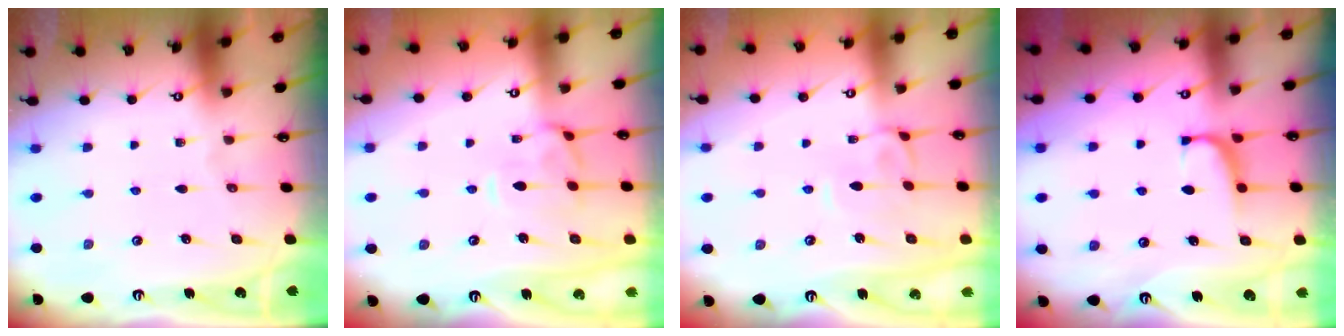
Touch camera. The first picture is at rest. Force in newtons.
{"total": 3.3, "press": 3.1, "slide": 1.1}
{"total": 2.1, "press": 1.9, "slide": 0.7}
{"total": 1.4, "press": 1.2, "slide": 0.7}